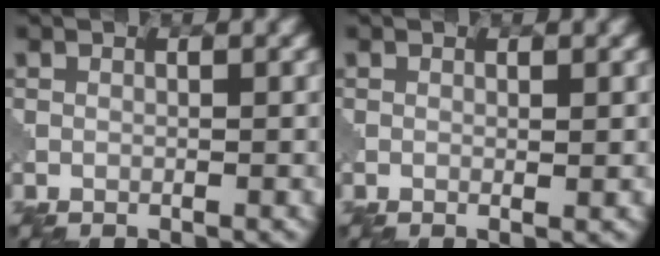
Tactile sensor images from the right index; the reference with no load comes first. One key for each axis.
{"total": 0.5, "fx": 0.1, "fy": 0.0, "fz": 0.5, "tx": -0.007, "ty": -0.002, "tz": -0.001}